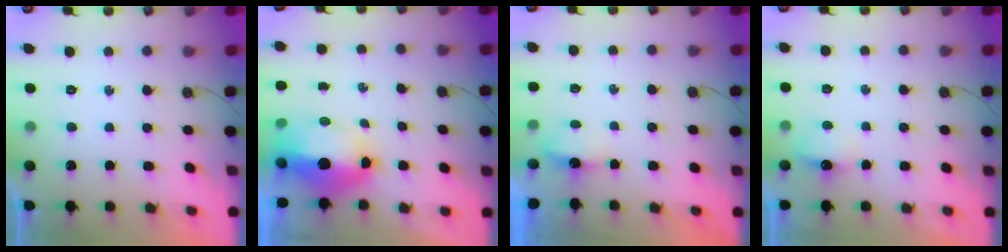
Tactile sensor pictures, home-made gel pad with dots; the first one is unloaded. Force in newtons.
{"total": 11.7, "press": 11.0, "slide": 4.1}
{"total": 2.9, "press": 2.8, "slide": 0.6}
{"total": 3.9, "press": 3.8, "slide": 0.6}